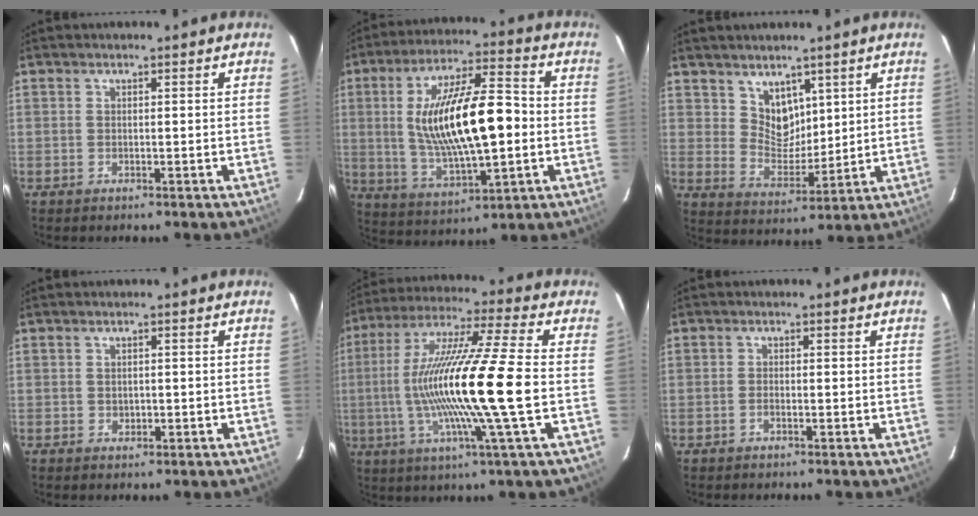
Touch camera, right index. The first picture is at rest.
{"total": 19.3, "force": [-0.1, 6.2, 18.3], "torque": [-0.335, 0.007, 0.012]}
{"total": 6.8, "force": [4.2, 4.7, 2.4], "torque": [-0.033, 0.001, 0.087]}
{"total": 1.4, "force": [-0.2, 1.3, 0.6], "torque": [-0.007, 0.002, -0.001]}
{"total": 19.3, "force": [-2.0, -1.0, 19.1], "torque": [-0.360, -0.006, -0.041]}
{"total": 1.0, "force": [-0.5, 0.5, 0.6], "torque": [-0.015, 0.002, -0.010]}